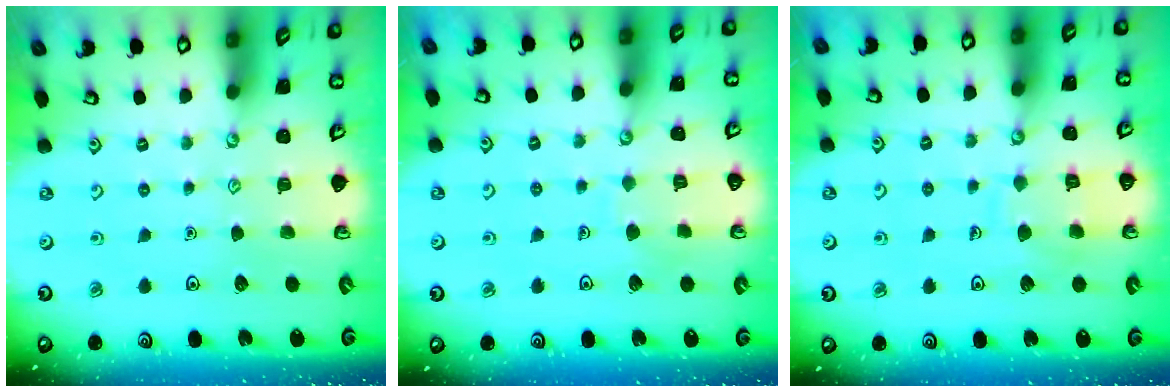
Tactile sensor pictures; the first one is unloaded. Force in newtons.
{"total": 5.6, "press": 5.6, "slide": 0.3}
{"total": 8.6, "press": 8.6, "slide": 0.8}